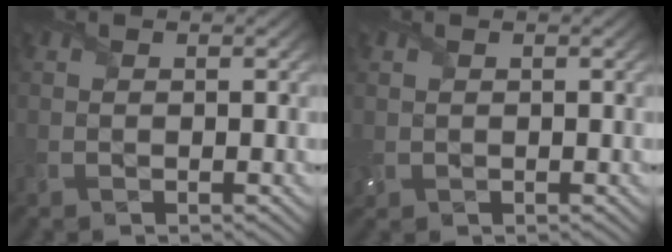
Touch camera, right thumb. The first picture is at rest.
{"total": 1.1, "force": [0.3, 1.0, 0.3], "torque": [-0.016, -0.001, 0.005]}